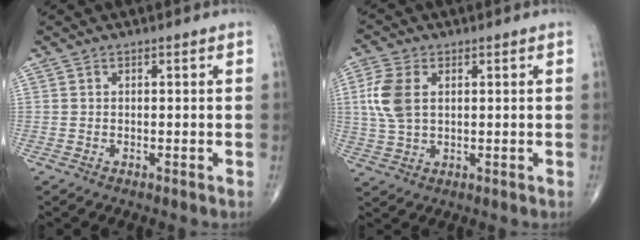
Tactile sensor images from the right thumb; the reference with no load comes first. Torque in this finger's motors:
{"motor_torque": [0.78, 1.24, 0.64, 0.02, 0.08]}